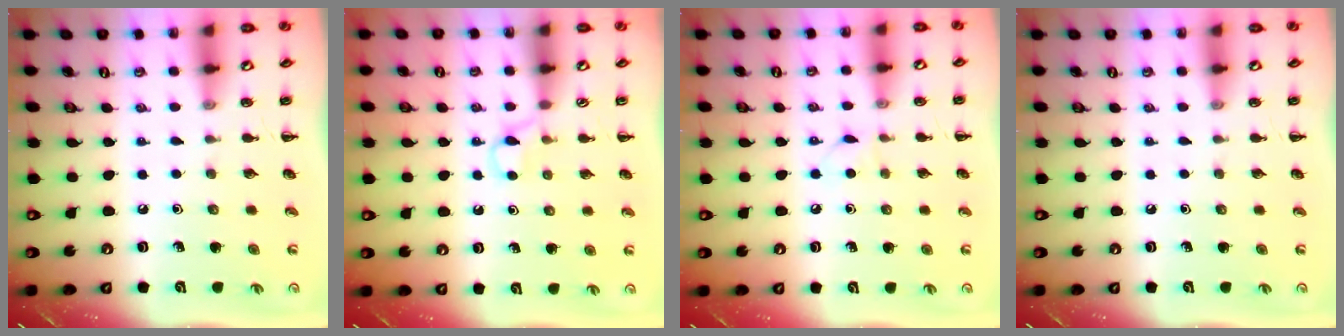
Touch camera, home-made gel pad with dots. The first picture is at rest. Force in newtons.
{"total": 2.8, "press": 2.6, "slide": 1.0}
{"total": 5.2, "press": 5.0, "slide": 1.5}
{"total": 0.0}